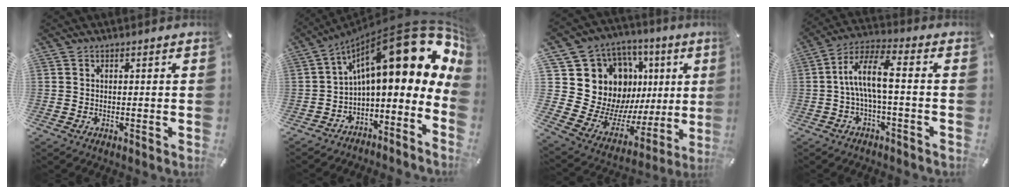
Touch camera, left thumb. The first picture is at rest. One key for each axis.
{"total": 24.9, "fx": 10.4, "fy": 10.1, "fz": 20.2, "tx": -0.299, "ty": -0.075, "tz": 0.177}
{"total": 20.3, "fx": 7.2, "fy": 16.2, "fz": 9.9, "tx": -0.149, "ty": -0.080, "tz": 0.167}
{"total": 10.3, "fx": -0.9, "fy": 3.2, "fz": 9.8, "tx": -0.196, "ty": 0.001, "tz": -0.020}